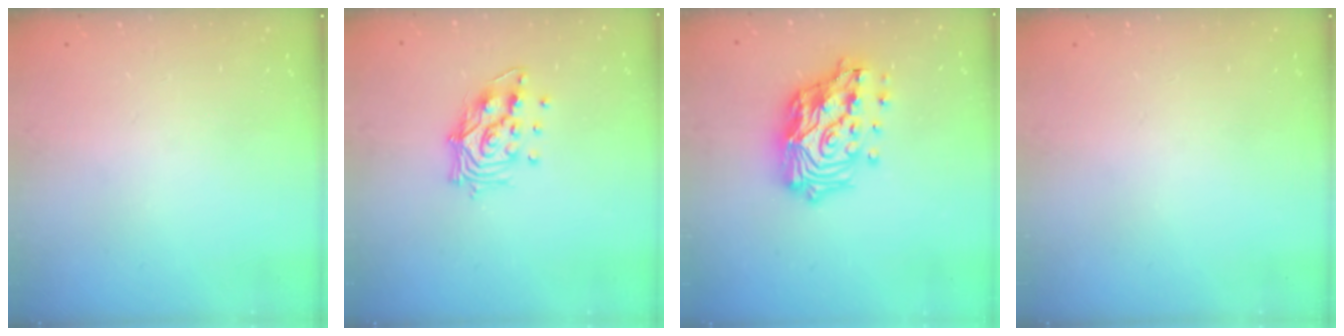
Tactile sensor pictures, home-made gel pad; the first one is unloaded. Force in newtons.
{"total": 12.4, "press": 12.4, "slide": 1.0}
{"total": 20.6, "press": 20.5, "slide": 2.7}
{"total": 0.0}